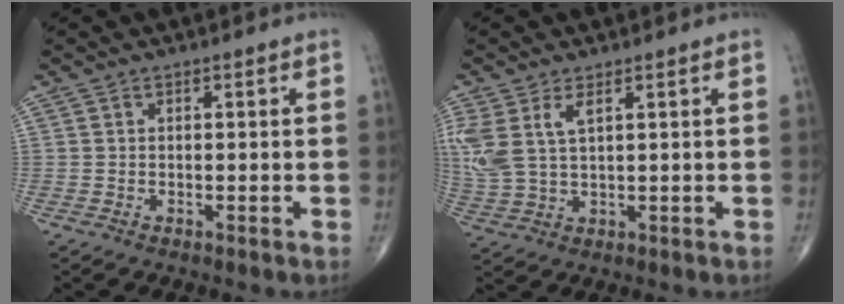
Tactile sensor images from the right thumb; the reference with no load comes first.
{"total": 8.8, "force": [3.3, 4.2, 7.0], "torque": [-0.178, -0.001, 0.078]}